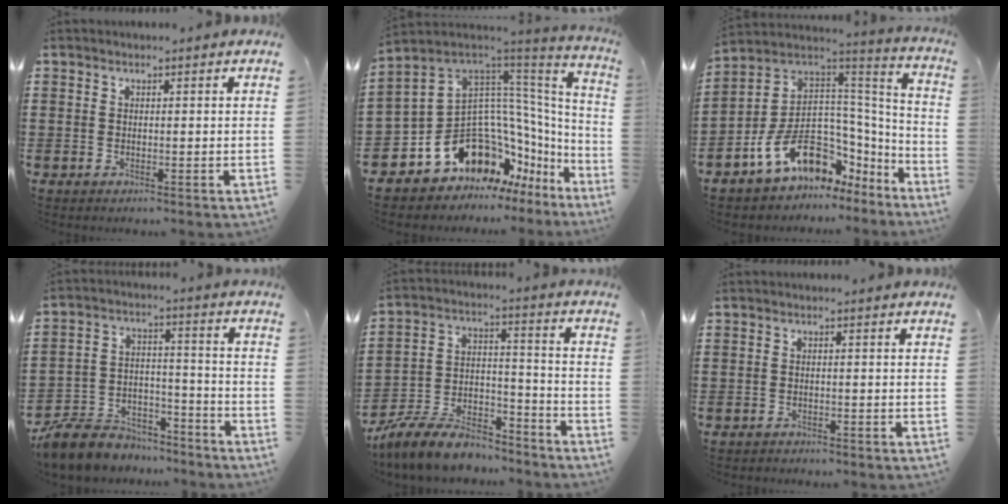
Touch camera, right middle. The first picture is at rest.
{"total": 14.1, "force": [-6.5, 10.4, 6.9], "torque": [-0.166, -0.005, -0.103]}
{"total": 12.2, "force": [-5.5, 8.3, 7.1], "torque": [-0.171, 0.007, -0.100]}
{"total": 8.3, "force": [-7.8, 2.6, 1.0], "torque": [-0.034, 0.018, -0.158]}
{"total": 10.3, "force": [-9.1, 3.1, 3.6], "torque": [-0.059, 0.035, -0.171]}
{"total": 1.0, "force": [-0.9, 0.4, -0.2], "torque": [0.002, 0.001, -0.020]}